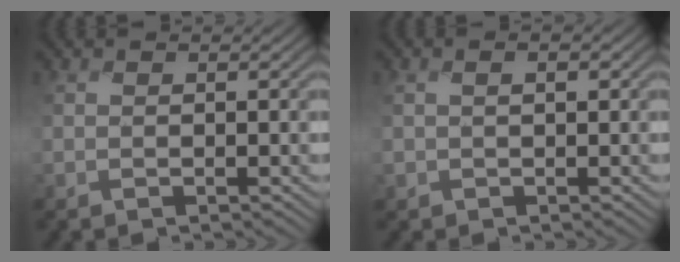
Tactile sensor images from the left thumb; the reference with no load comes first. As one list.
[{"total": 2.0, "force": [0.2, 1.3, 1.5], "torque": [-0.031, -0.001, 0.004]}]